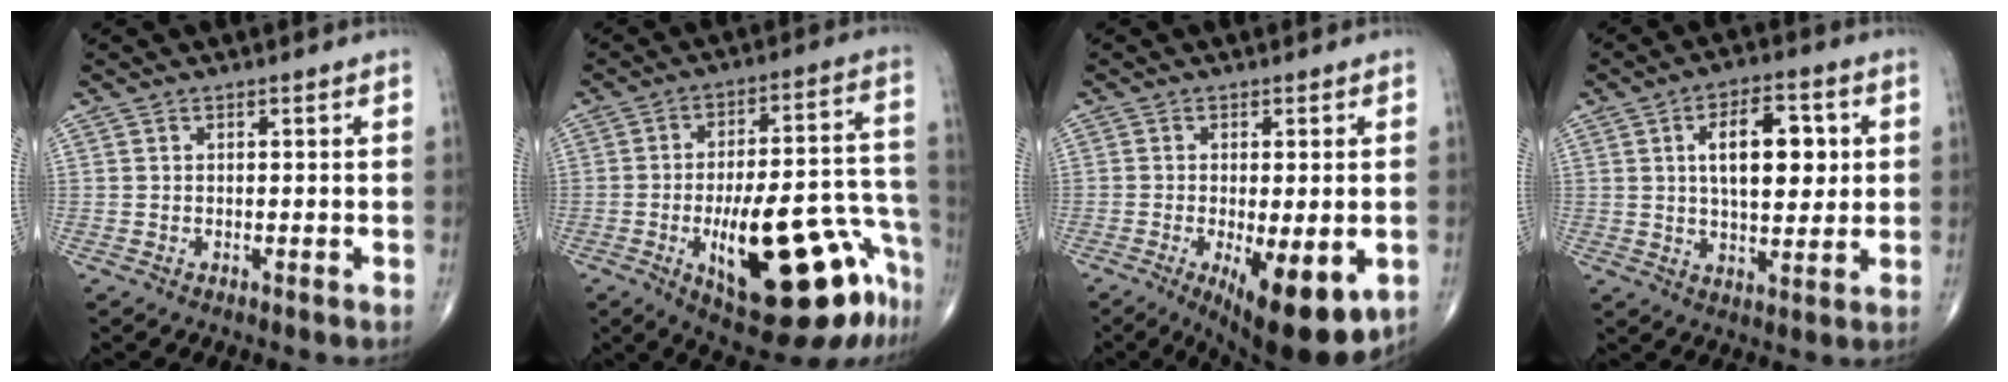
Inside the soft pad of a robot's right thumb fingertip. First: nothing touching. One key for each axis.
{"total": 24.6, "fx": -10.8, "fy": 8.2, "fz": 20.6, "tx": -0.231, "ty": 0.064, "tz": -0.140}
{"total": 13.8, "fx": -4.7, "fy": 4.8, "fz": 12.1, "tx": -0.158, "ty": -0.018, "tz": -0.058}
{"total": 12.5, "fx": 2.6, "fy": 6.2, "fz": 10.5, "tx": -0.140, "ty": -0.002, "tz": 0.041}